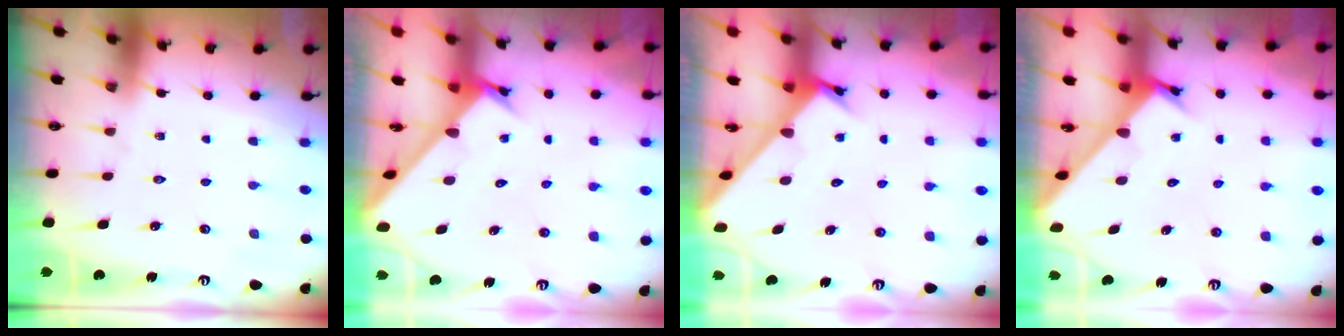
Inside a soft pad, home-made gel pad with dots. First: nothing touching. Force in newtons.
{"total": 2.7, "press": 2.7, "slide": 0.3}
{"total": 2.2, "press": 2.2, "slide": 0.1}
{"total": 2.2, "press": 2.2, "slide": 0.1}